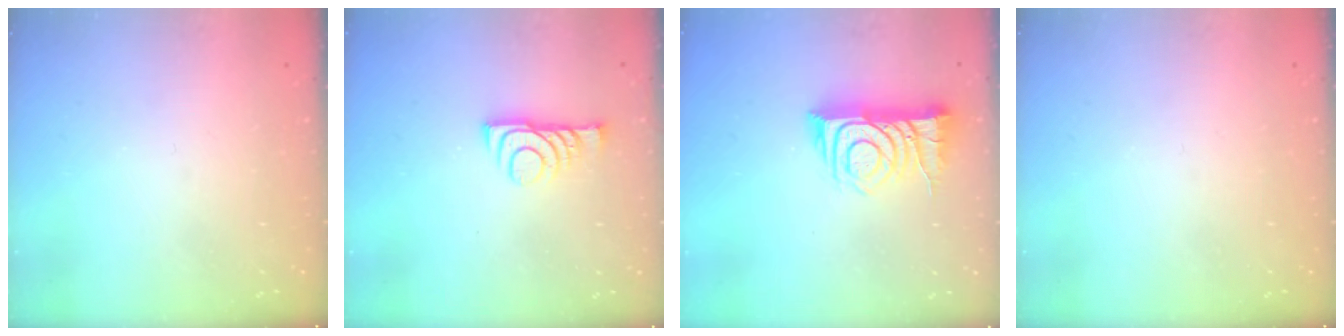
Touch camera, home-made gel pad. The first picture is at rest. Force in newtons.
{"total": 8.2, "press": 8.1, "slide": 1.0}
{"total": 11.3, "press": 11.2, "slide": 1.4}
{"total": 0.0}